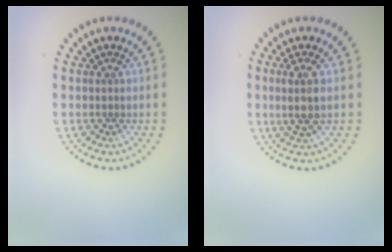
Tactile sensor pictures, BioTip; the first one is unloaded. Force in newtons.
{"total": 2.4, "press": 2.1, "slide": 1.2}